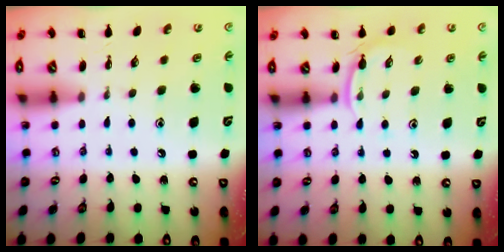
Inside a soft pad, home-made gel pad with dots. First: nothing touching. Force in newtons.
{"total": 4.0, "press": 3.7, "slide": 1.3}